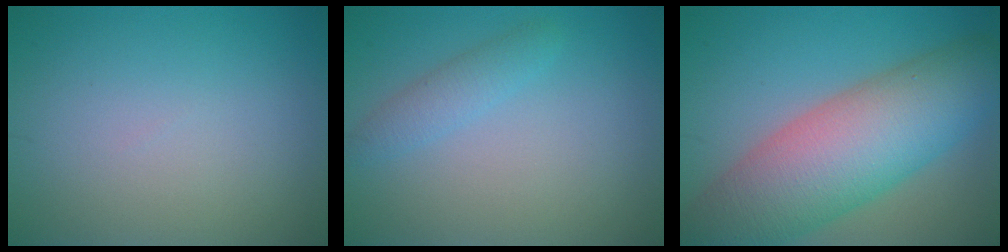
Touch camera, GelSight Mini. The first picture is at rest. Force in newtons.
{"total": 1.9, "press": 1.9, "slide": 0.1}
{"total": 11.3, "press": 11.3, "slide": 0.5}